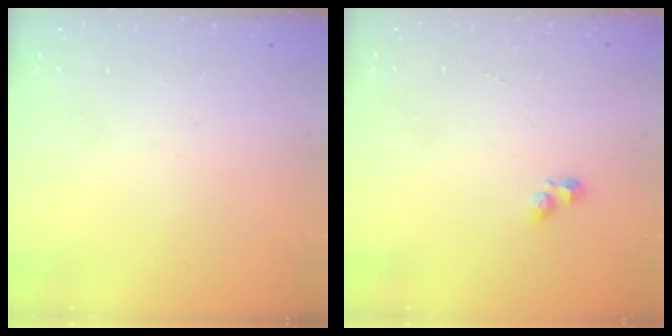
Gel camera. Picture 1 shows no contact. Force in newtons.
{"total": 2.5, "press": 2.5, "slide": 0.2}